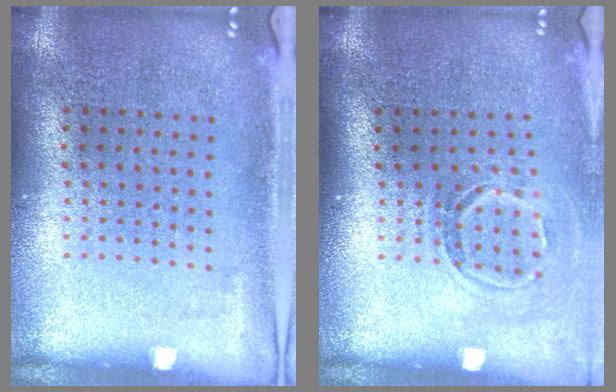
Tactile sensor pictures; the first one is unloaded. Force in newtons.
{"total": 1.6, "press": 1.1, "slide": 1.2}